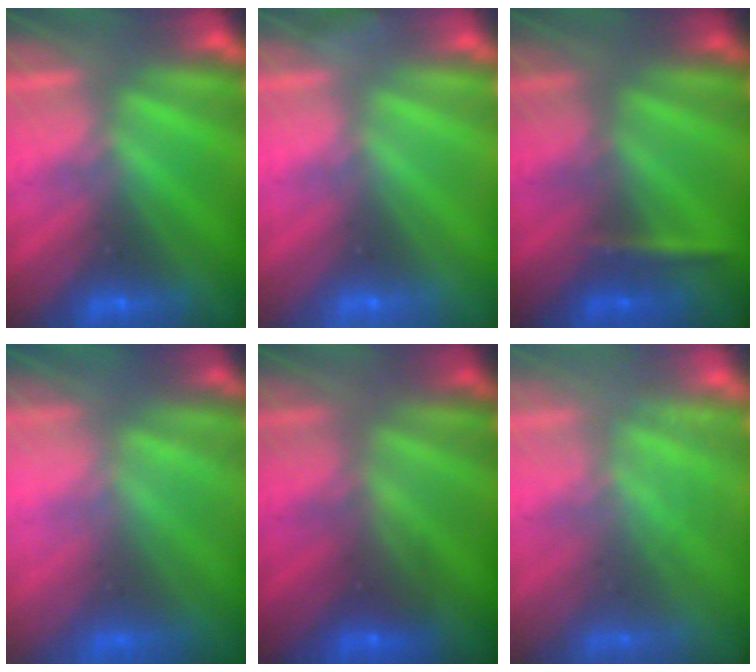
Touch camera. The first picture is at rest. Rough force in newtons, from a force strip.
{"total": 2.3}
{"total": 2.4}
{"total": 5.8}
{"total": 2.0}
{"total": 2.9}